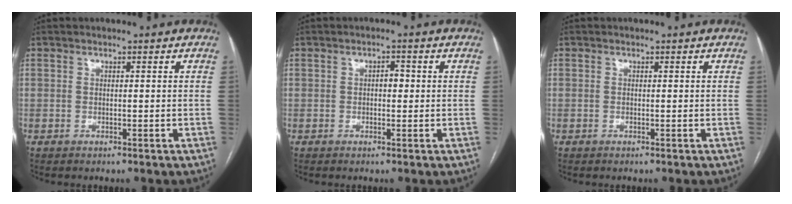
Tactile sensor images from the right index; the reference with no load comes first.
{"total": 1.7, "force": [0.0, 0.9, 1.4], "torque": [-0.018, 0.007, -0.001]}
{"total": 0.0}